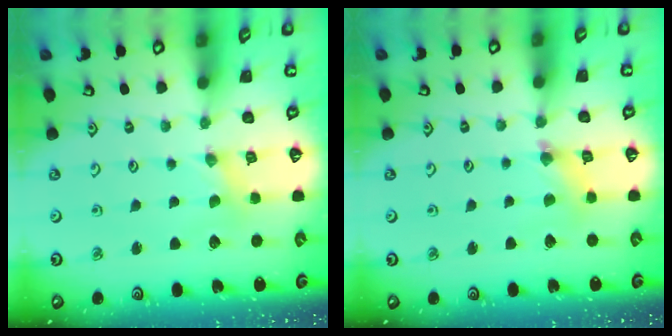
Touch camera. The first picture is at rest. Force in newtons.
{"total": 3.0, "press": 3.0, "slide": 0.4}